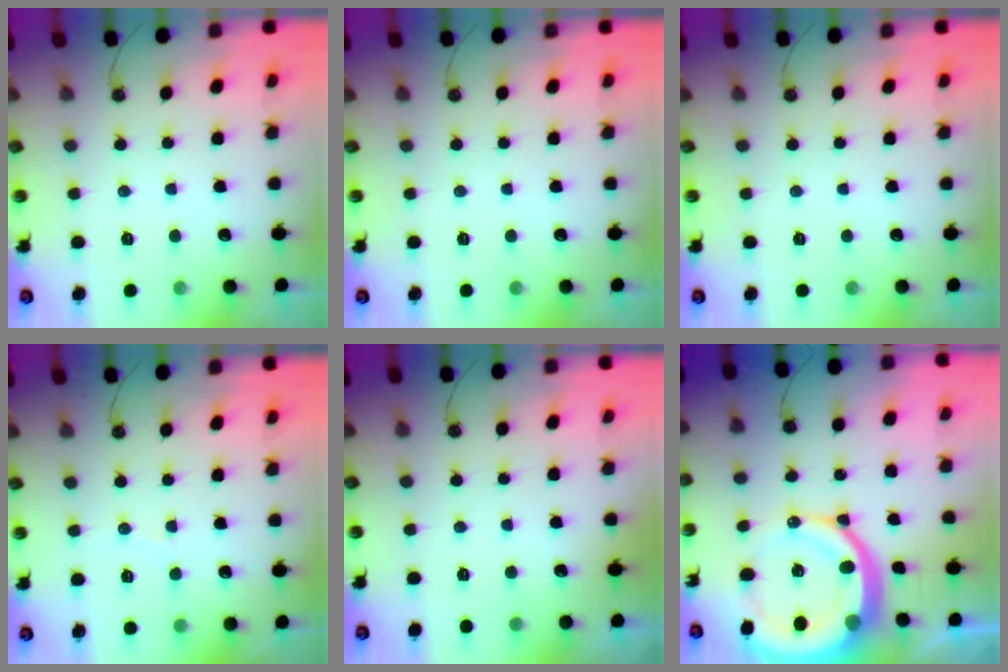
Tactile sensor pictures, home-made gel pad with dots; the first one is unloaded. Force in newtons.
{"total": 0.0}
{"total": 0.0}
{"total": 3.0, "press": 3.0, "slide": 0.3}
{"total": 1.7, "press": 0.3, "slide": 1.7}
{"total": 18.3, "press": 18.1, "slide": 2.3}